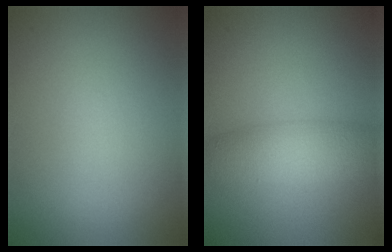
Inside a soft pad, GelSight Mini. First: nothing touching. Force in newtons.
{"total": 4.5, "press": 4.5, "slide": 0.0}